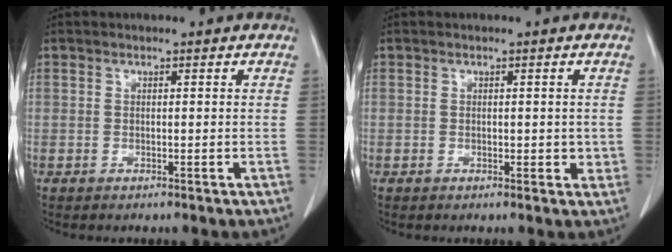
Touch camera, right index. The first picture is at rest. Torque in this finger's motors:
{"motor_torque": [0.01, 0.06, 0.00, 0.00]}